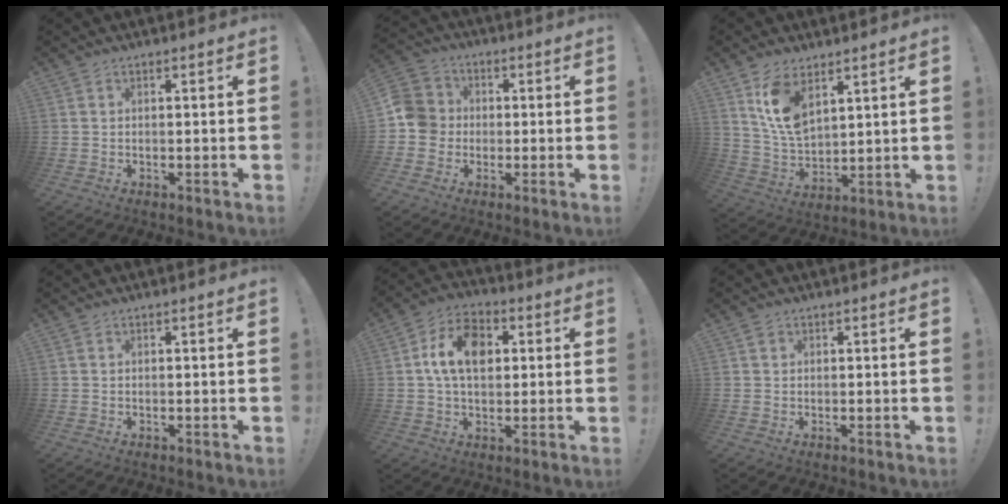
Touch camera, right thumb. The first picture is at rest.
{"total": 8.9, "force": [-1.1, 8.4, 2.6], "torque": [-0.057, 0.024, -0.016]}
{"total": 11.3, "force": [6.9, 6.2, 6.5], "torque": [-0.125, -0.035, 0.133]}
{"total": 0.0}
{"total": 12.8, "force": [2.6, 8.7, 9.0], "torque": [-0.138, 0.013, 0.052]}
{"total": 0.9, "force": [0.5, 0.8, 0.0], "torque": [-0.001, 0.001, 0.009]}